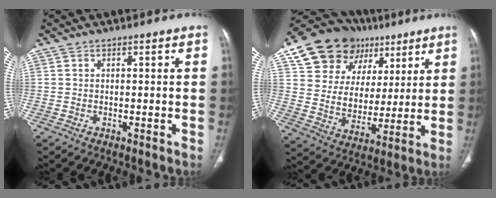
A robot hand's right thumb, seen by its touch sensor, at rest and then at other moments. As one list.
[{"total": 20.9, "force": [10.0, 15.8, 9.4], "torque": [-0.116, 0.007, 0.178]}]